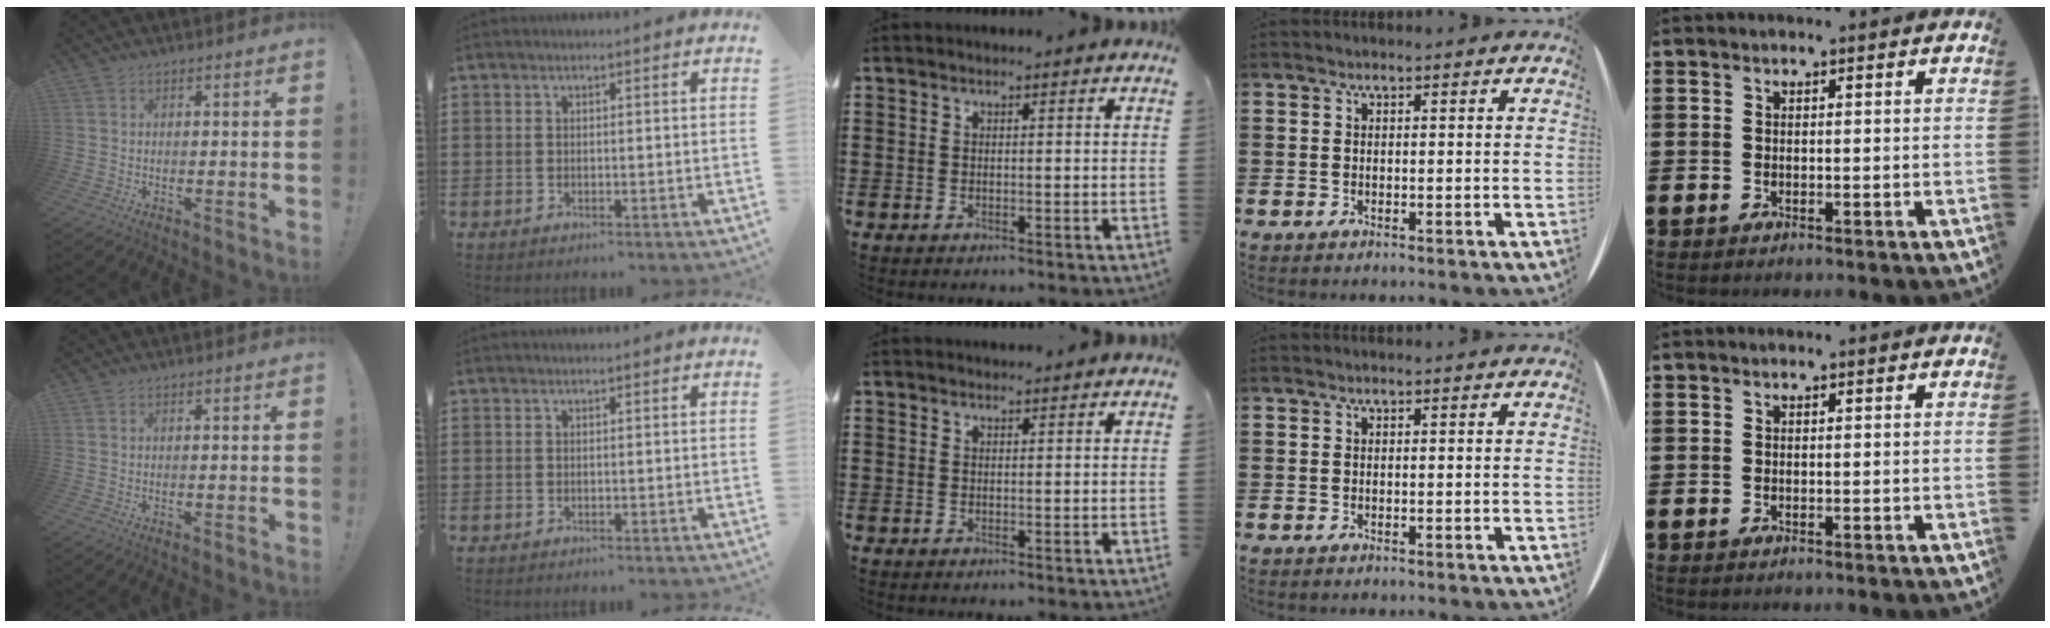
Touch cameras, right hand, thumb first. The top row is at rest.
{}